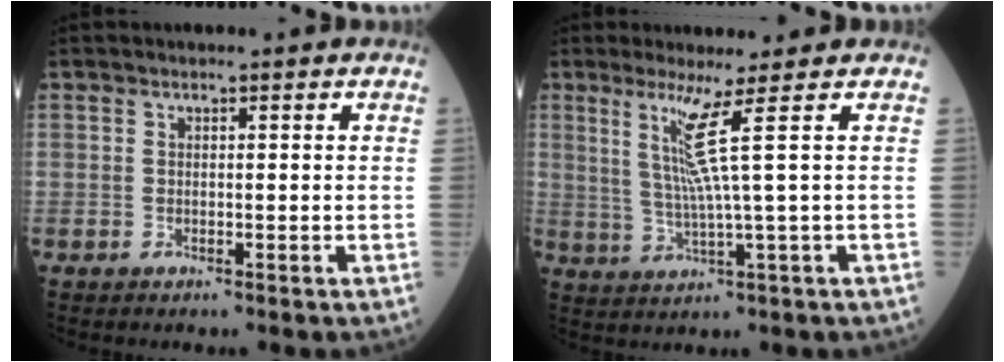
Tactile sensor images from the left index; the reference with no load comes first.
{"total": 5.5, "force": [2.2, -2.3, 4.5], "torque": [-0.094, -0.013, 0.052]}